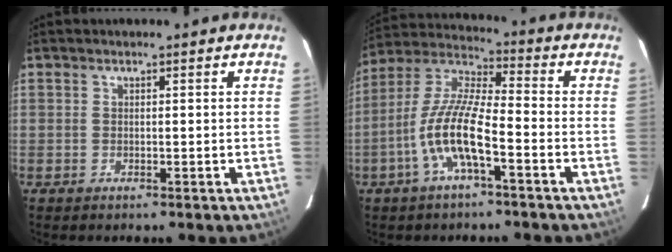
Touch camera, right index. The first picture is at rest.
{"total": 11.8, "force": [-4.8, 2.4, 10.5], "torque": [-0.222, 0.003, -0.096]}